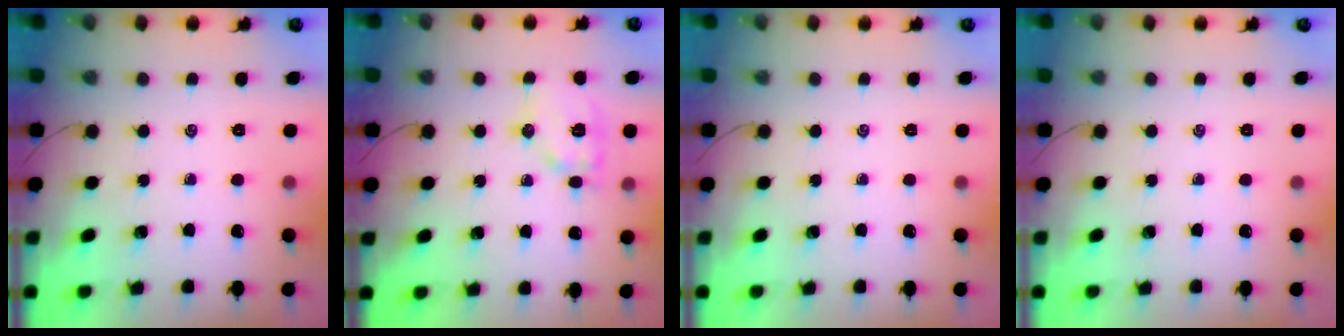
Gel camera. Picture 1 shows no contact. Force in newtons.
{"total": 10.5, "press": 10.5, "slide": 0.3}
{"total": 0.0}
{"total": 0.0}